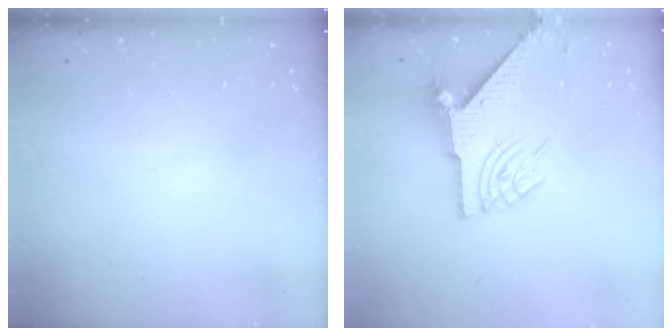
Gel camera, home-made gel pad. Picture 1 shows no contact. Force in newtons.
{"total": 8.8, "press": 8.7, "slide": 1.3}